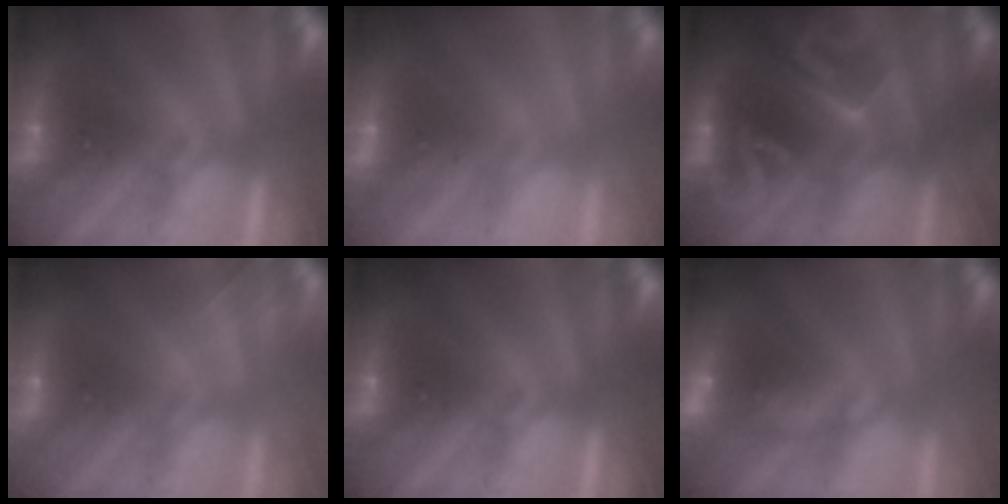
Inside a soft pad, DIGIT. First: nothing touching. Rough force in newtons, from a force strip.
{"total": 4.9}
{"total": 2.4}
{"total": 2.0}
{"total": 0.0}
{"total": 6.3}